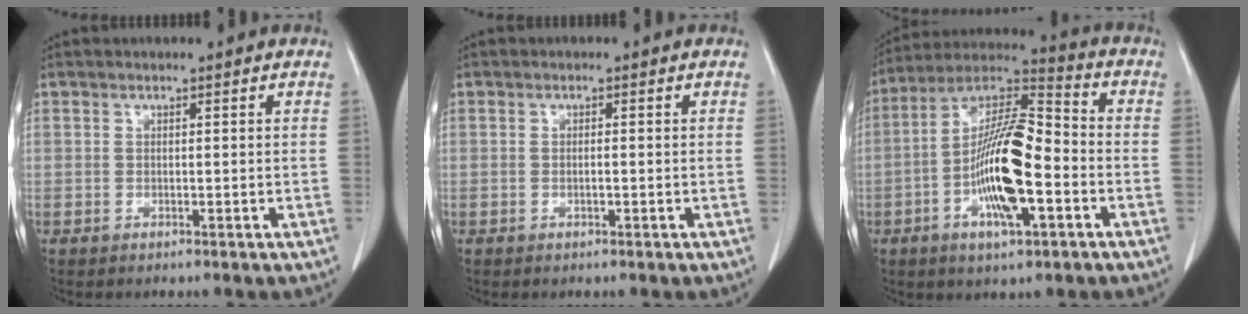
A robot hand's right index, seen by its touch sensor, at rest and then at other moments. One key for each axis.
{"total": 0.7, "fx": -0.2, "fy": 0.2, "fz": 0.7, "tx": -0.014, "ty": 0.000, "tz": -0.002}
{"total": 15.8, "fx": -3.9, "fy": 3.7, "fz": 14.9, "tx": -0.280, "ty": 0.008, "tz": -0.072}